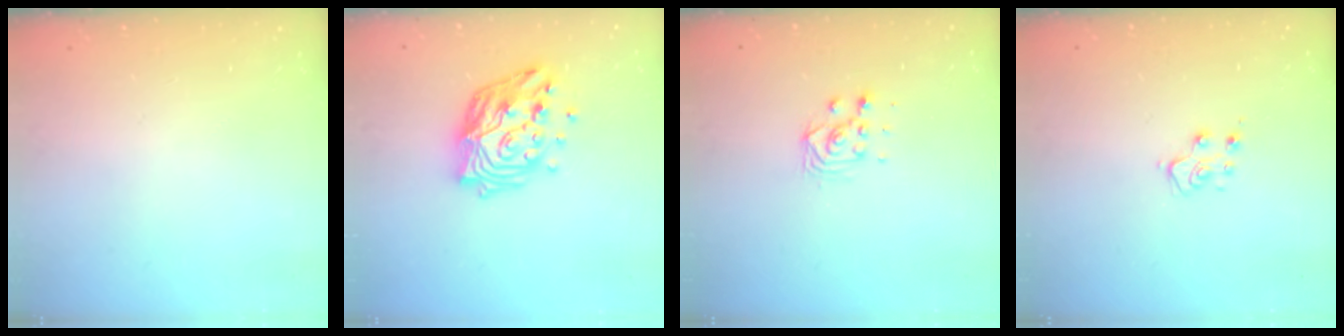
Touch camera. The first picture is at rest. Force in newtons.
{"total": 16.5, "press": 16.4, "slide": 1.7}
{"total": 7.3, "press": 7.3, "slide": 0.4}
{"total": 6.2, "press": 6.1, "slide": 0.8}